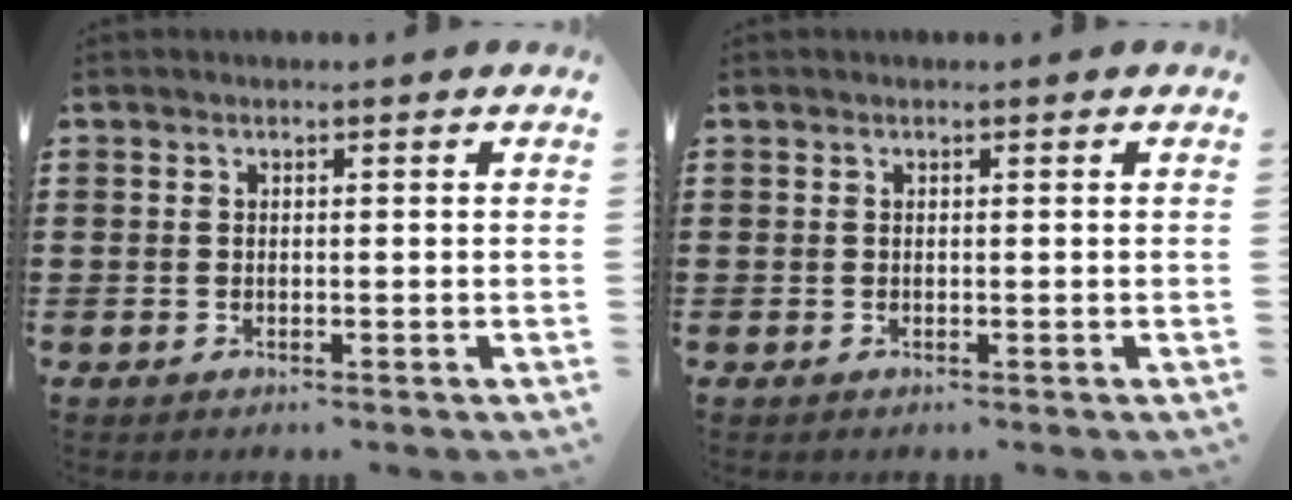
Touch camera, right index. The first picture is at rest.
{"total": 0.0}